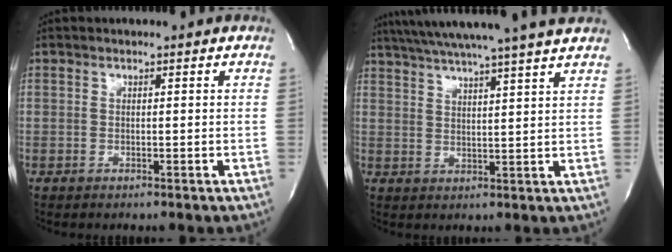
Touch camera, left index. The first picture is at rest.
{"total": 17.9, "force": [15.7, -1.1, 8.5], "torque": [-0.149, 0.001, 0.218]}